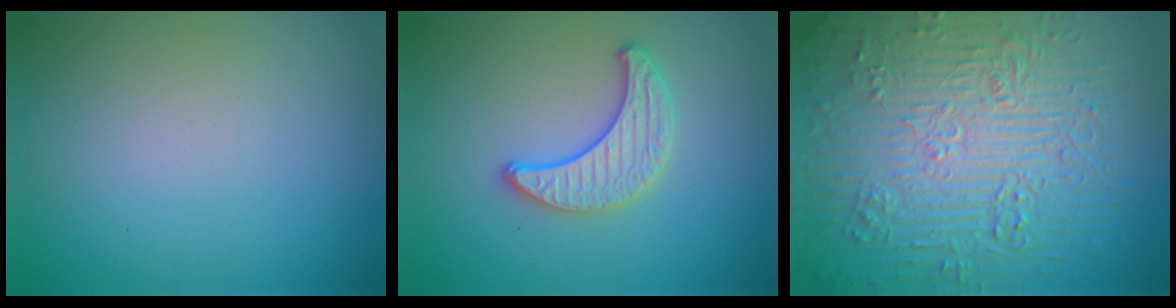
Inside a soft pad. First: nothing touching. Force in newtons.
{"total": 3.0, "press": 2.8, "slide": 0.9}
{"total": 11.9, "press": 7.8, "slide": 8.9}